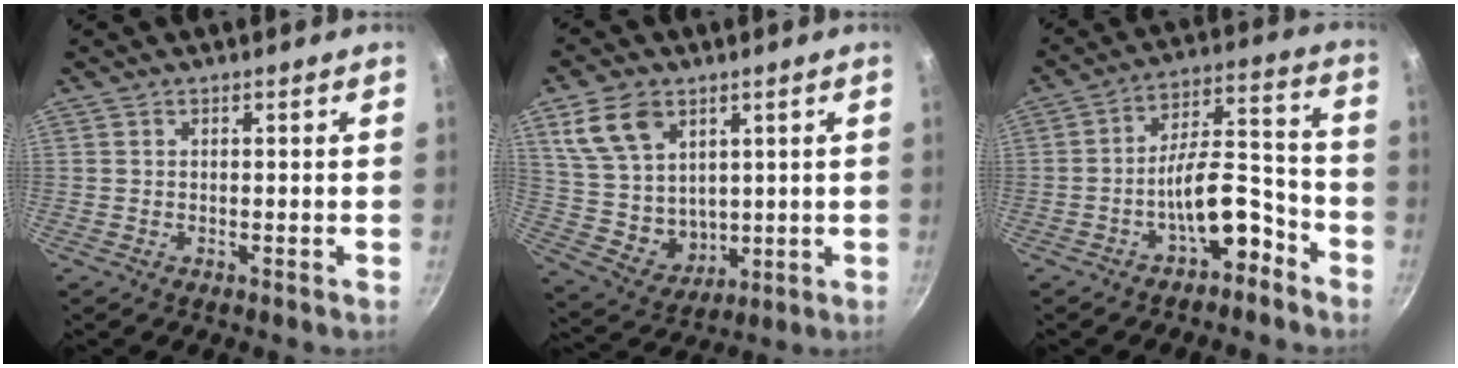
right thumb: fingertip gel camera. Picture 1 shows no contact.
{"total": 13.8, "force": [5.8, 10.0, 7.5], "torque": [-0.110, -0.027, 0.129]}
{"total": 11.5, "force": [-6.1, 5.0, 8.4], "torque": [-0.104, 0.077, -0.092]}